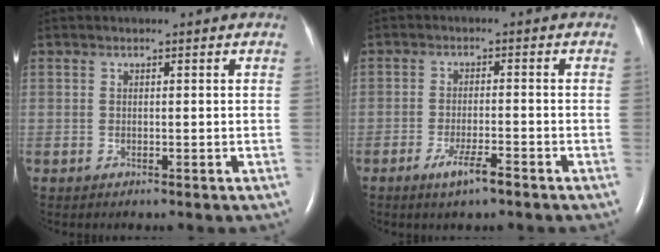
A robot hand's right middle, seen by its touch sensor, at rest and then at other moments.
{"total": 4.3, "force": [-2.8, 0.4, 3.2], "torque": [-0.066, -0.007, -0.049]}